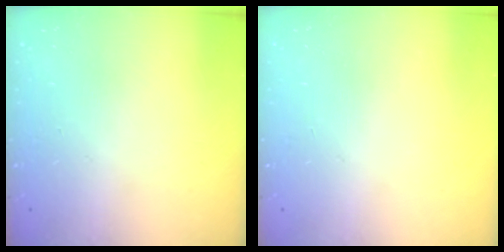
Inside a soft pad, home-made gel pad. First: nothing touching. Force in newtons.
{"total": 0.0}